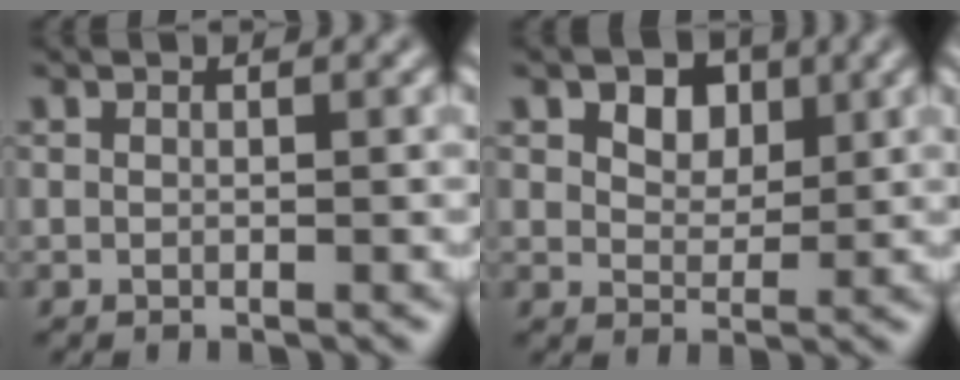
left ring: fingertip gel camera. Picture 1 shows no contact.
{"total": 4.0, "force": [1.9, 2.7, 2.3], "torque": [-0.041, 0.001, 0.019]}